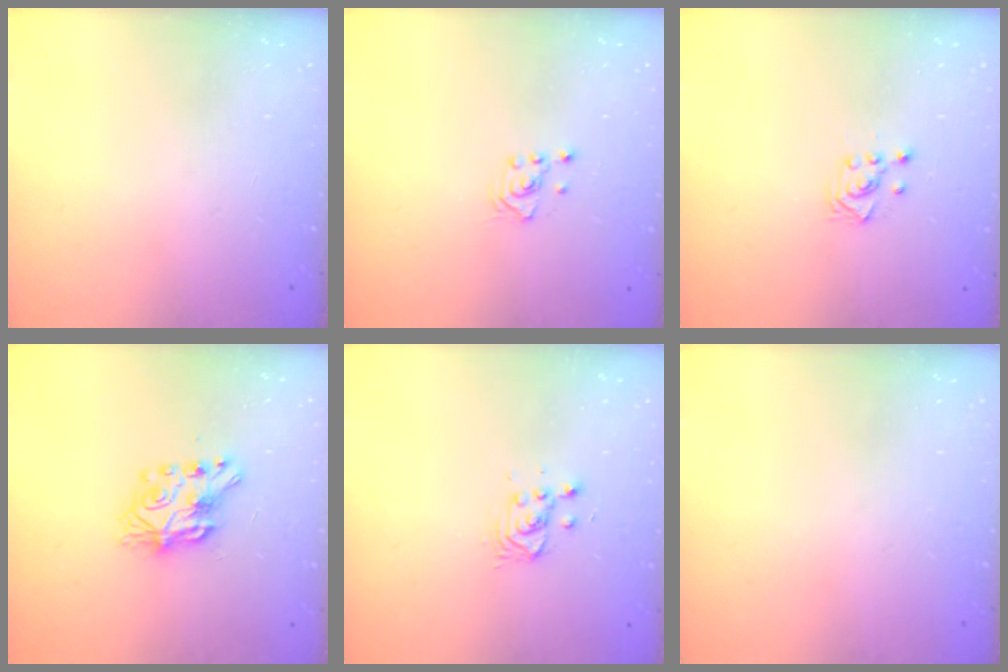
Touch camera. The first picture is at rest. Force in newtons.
{"total": 2.0, "press": 2.0, "slide": 0.2}
{"total": 3.1, "press": 2.9, "slide": 1.0}
{"total": 7.9, "press": 7.8, "slide": 0.6}
{"total": 3.2, "press": 3.2, "slide": 0.4}
{"total": 0.0}